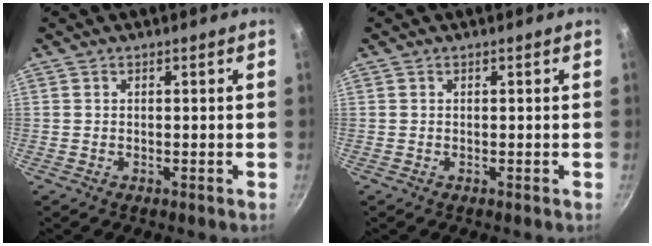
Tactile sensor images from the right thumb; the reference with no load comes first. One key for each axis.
{"total": 0.0}